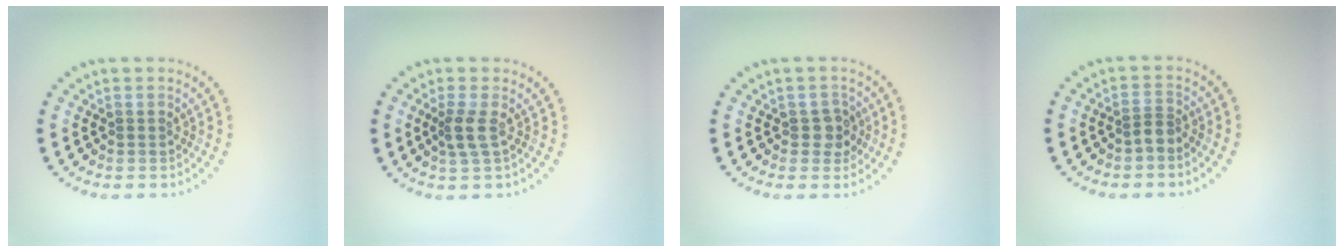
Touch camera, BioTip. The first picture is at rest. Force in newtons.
{"total": 1.8, "press": 1.5, "slide": 1.0}
{"total": 2.0, "press": 1.9, "slide": 0.6}
{"total": 1.2, "press": 0.8, "slide": 0.9}